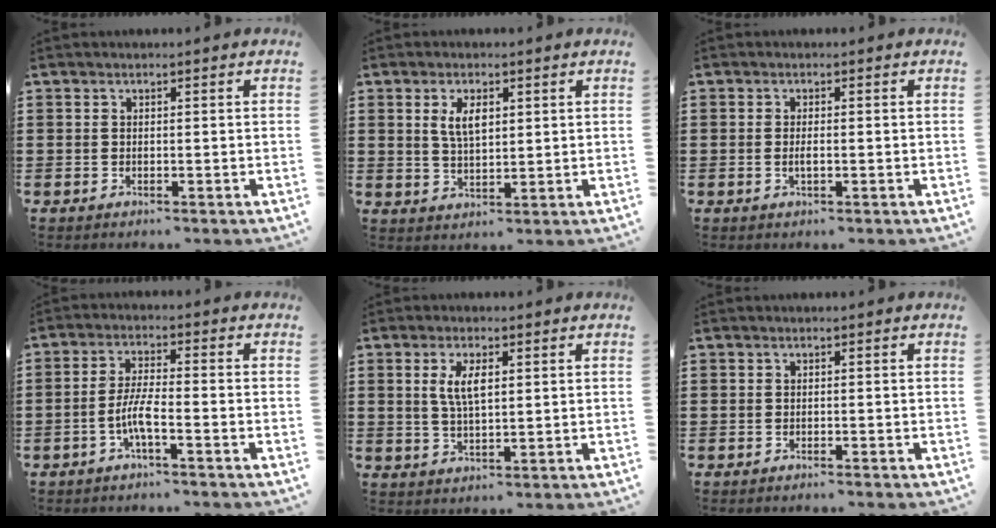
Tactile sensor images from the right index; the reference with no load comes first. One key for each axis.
{"total": 4.4, "fx": 1.4, "fy": 2.0, "fz": 3.7, "tx": -0.071, "ty": 0.004, "tz": 0.022}
{"total": 1.4, "fx": -0.3, "fy": 0.4, "fz": 1.4, "tx": -0.026, "ty": -0.001, "tz": -0.005}
{"total": 5.2, "fx": -2.3, "fy": 0.7, "fz": 4.6, "tx": -0.114, "ty": -0.013, "tz": -0.052}
{"total": 4.8, "fx": 1.3, "fy": 1.7, "fz": 4.2, "tx": -0.089, "ty": 0.007, "tz": 0.020}
{"total": 0.5, "fx": -0.5, "fy": 0.0, "fz": 0.2, "tx": -0.005, "ty": -0.001, "tz": -0.010}